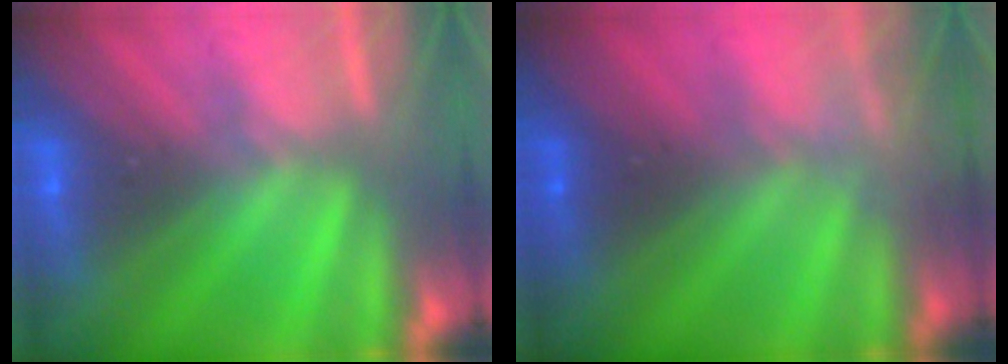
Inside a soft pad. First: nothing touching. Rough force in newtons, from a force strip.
{"total": 2.3}